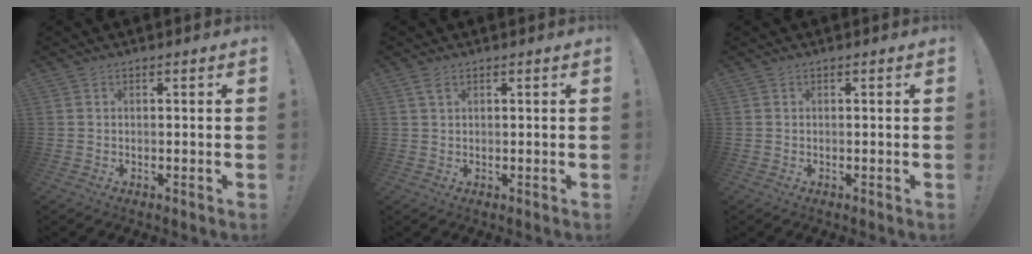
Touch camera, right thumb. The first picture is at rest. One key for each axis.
{"total": 1.8, "fx": 1.1, "fy": 0.6, "fz": 1.2, "tx": -0.024, "ty": 0.000, "tz": 0.019}
{"total": 0.0}